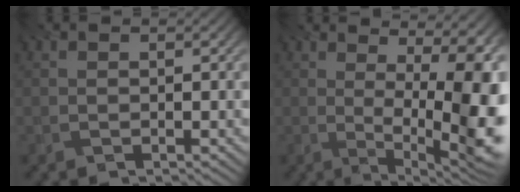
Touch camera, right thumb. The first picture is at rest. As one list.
[{"total": 13.5, "force": [0.8, 4.3, 12.8], "torque": [-0.155, 0.015, 0.021]}]